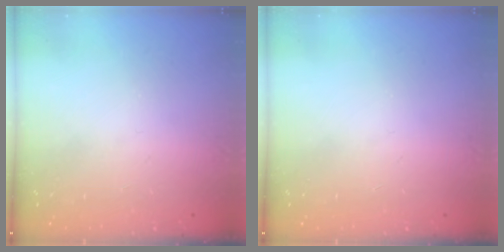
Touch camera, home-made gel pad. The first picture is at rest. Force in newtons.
{"total": 0.0}